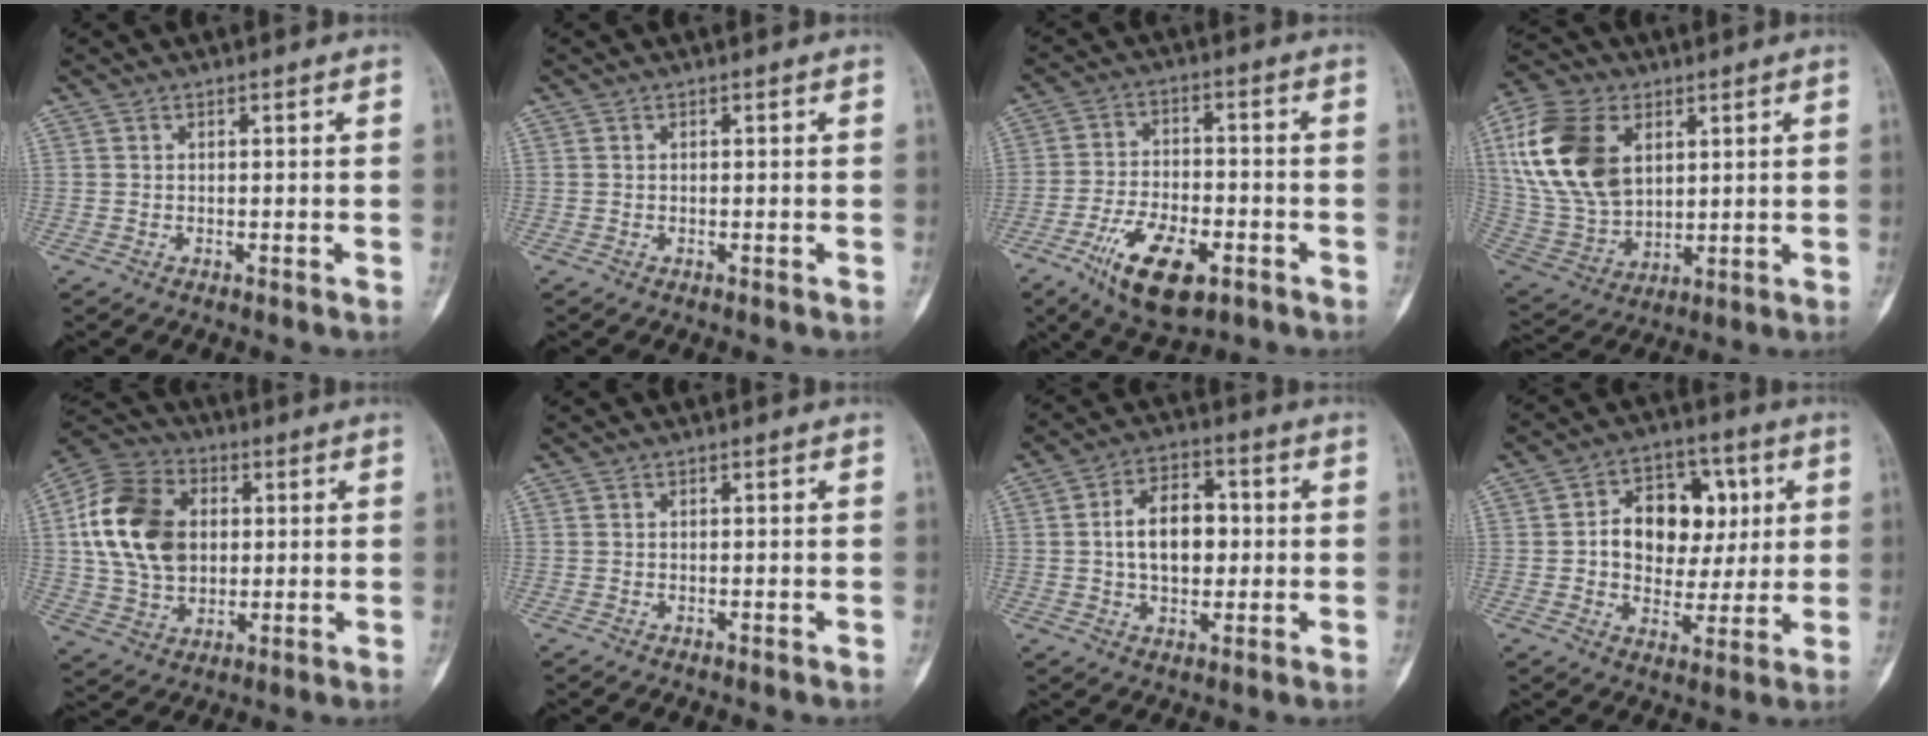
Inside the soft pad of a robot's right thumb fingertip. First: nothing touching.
{"total": 0.0}
{"total": 13.6, "force": [-6.7, 6.3, 10.1], "torque": [-0.169, 0.017, -0.111]}
{"total": 19.4, "force": [5.8, 12.8, 13.5], "torque": [-0.265, -0.009, 0.117]}
{"total": 17.6, "force": [2.5, 13.1, 11.4], "torque": [-0.194, 0.010, 0.043]}
{"total": 0.0}
{"total": 10.8, "force": [0.5, 6.9, 8.3], "torque": [-0.116, 0.016, 0.007]}
{"total": 14.2, "force": [2.2, 10.4, 9.4], "torque": [-0.089, 0.013, 0.035]}